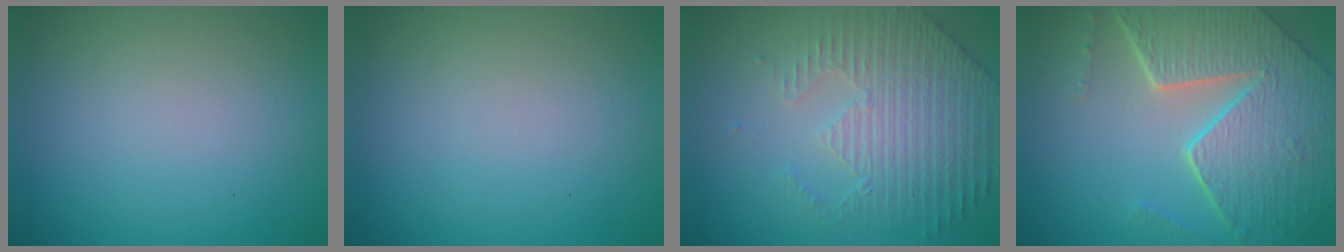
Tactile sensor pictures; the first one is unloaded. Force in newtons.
{"total": 0.0}
{"total": 4.4, "press": 3.6, "slide": 2.5}
{"total": 8.4, "press": 6.0, "slide": 5.9}